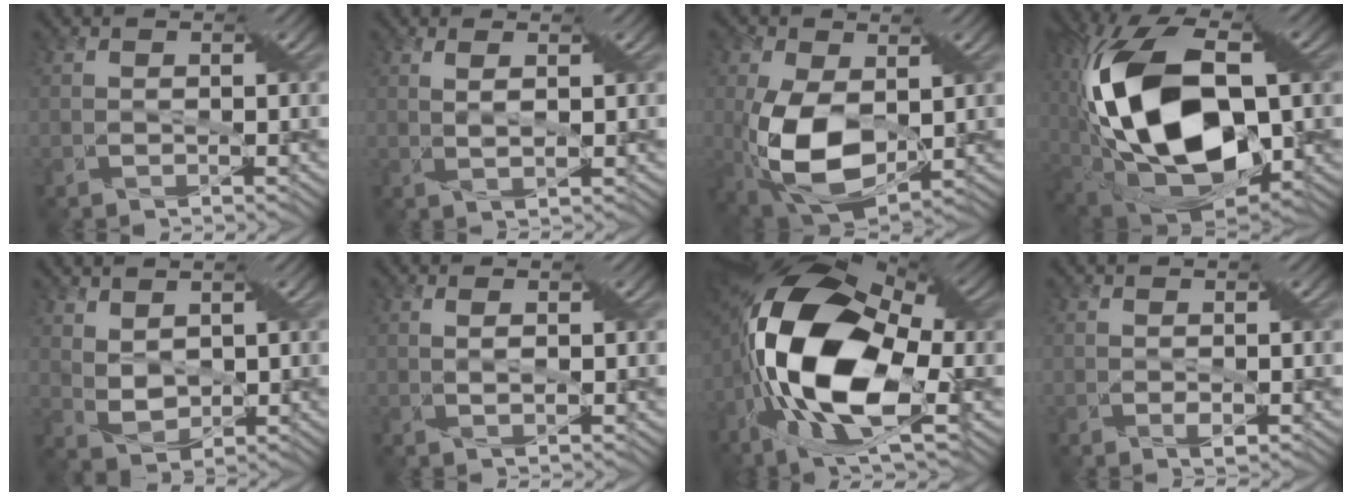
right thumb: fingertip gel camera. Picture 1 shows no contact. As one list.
[{"total": 2.7, "force": [1.1, 0.0, 2.5], "torque": [-0.049, 0.006, 0.026]}, {"total": 11.9, "force": [-0.9, 6.8, 9.7], "torque": [-0.211, -0.016, -0.013]}, {"total": 19.8, "force": [0.4, 10.9, 16.6], "torque": [-0.372, -0.007, 0.012]}, {"total": 3.8, "force": [2.2, 2.1, 2.3], "torque": [-0.068, -0.002, 0.047]}, {"total": 2.1, "force": [0.5, 0.2, 2.0], "torque": [-0.034, 0.004, 0.014]}, {"total": 17.4, "force": [-3.5, 8.3, 14.9], "torque": [-0.323, -0.009, -0.067]}, {"total": 1.2, "force": [-0.3, 0.5, 1.1], "torque": [-0.020, -0.004, -0.005]}]